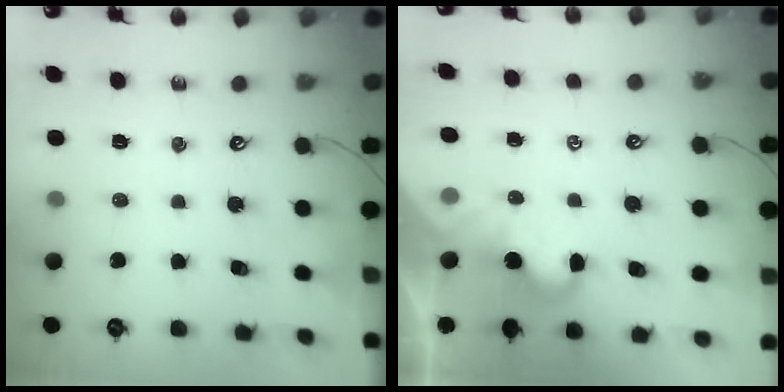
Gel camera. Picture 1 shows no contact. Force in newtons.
{"total": 0.0}